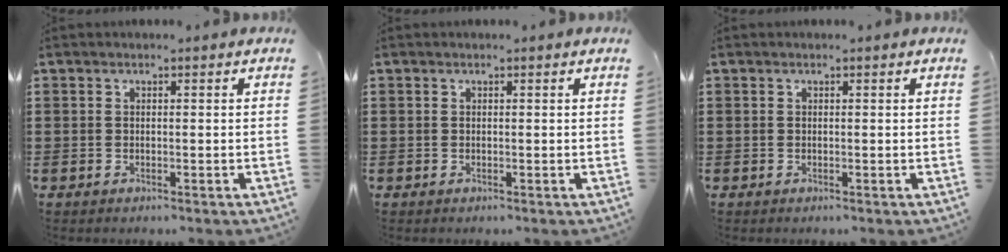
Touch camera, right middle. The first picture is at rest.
{"total": 0.0}
{"total": 0.0}